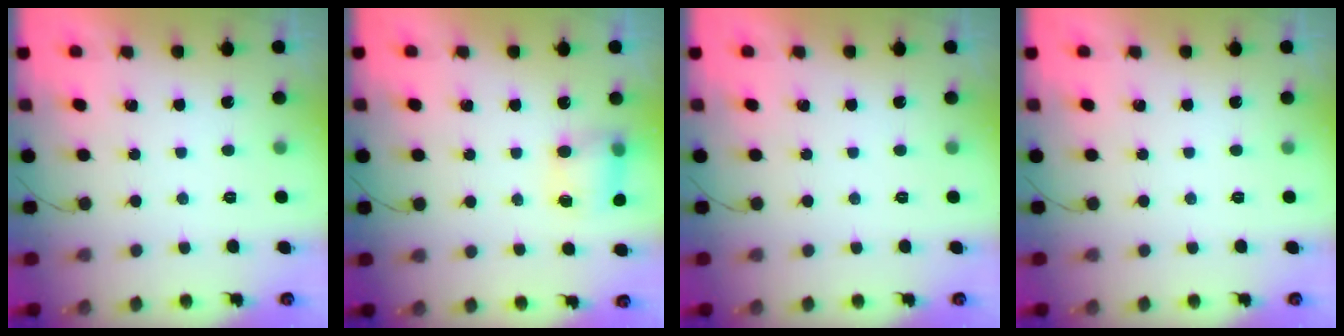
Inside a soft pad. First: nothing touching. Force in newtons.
{"total": 6.2, "press": 6.2, "slide": 0.4}
{"total": 0.0}
{"total": 0.0}